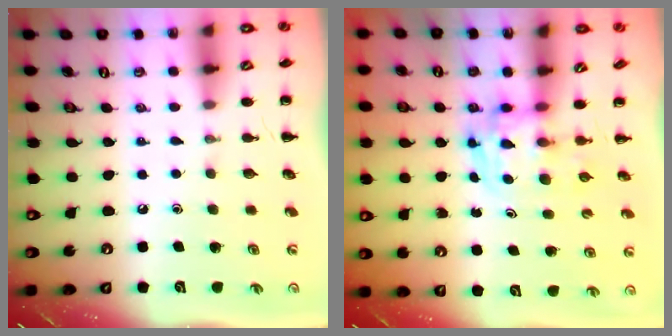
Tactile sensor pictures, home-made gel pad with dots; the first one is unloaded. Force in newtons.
{"total": 3.6, "press": 3.5, "slide": 0.6}